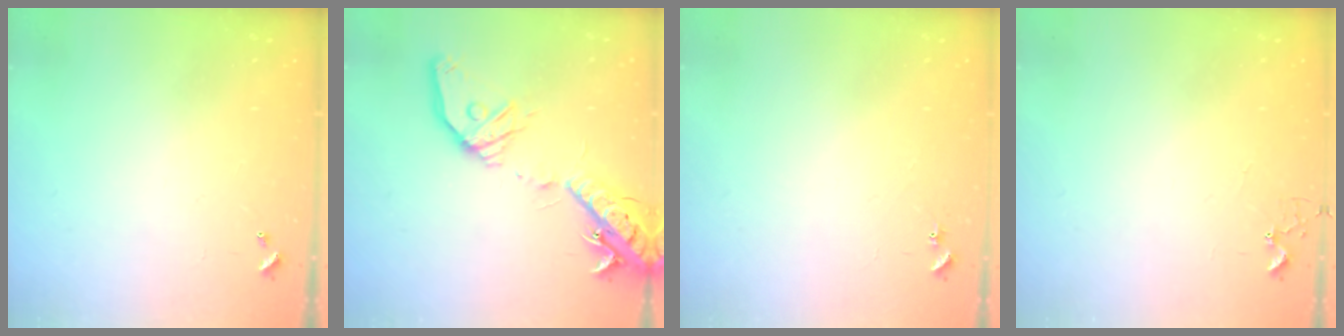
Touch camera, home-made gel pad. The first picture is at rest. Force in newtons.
{"total": 20.1, "press": 19.7, "slide": 3.9}
{"total": 4.3, "press": 4.2, "slide": 0.6}
{"total": 2.7, "press": 2.7, "slide": 0.2}